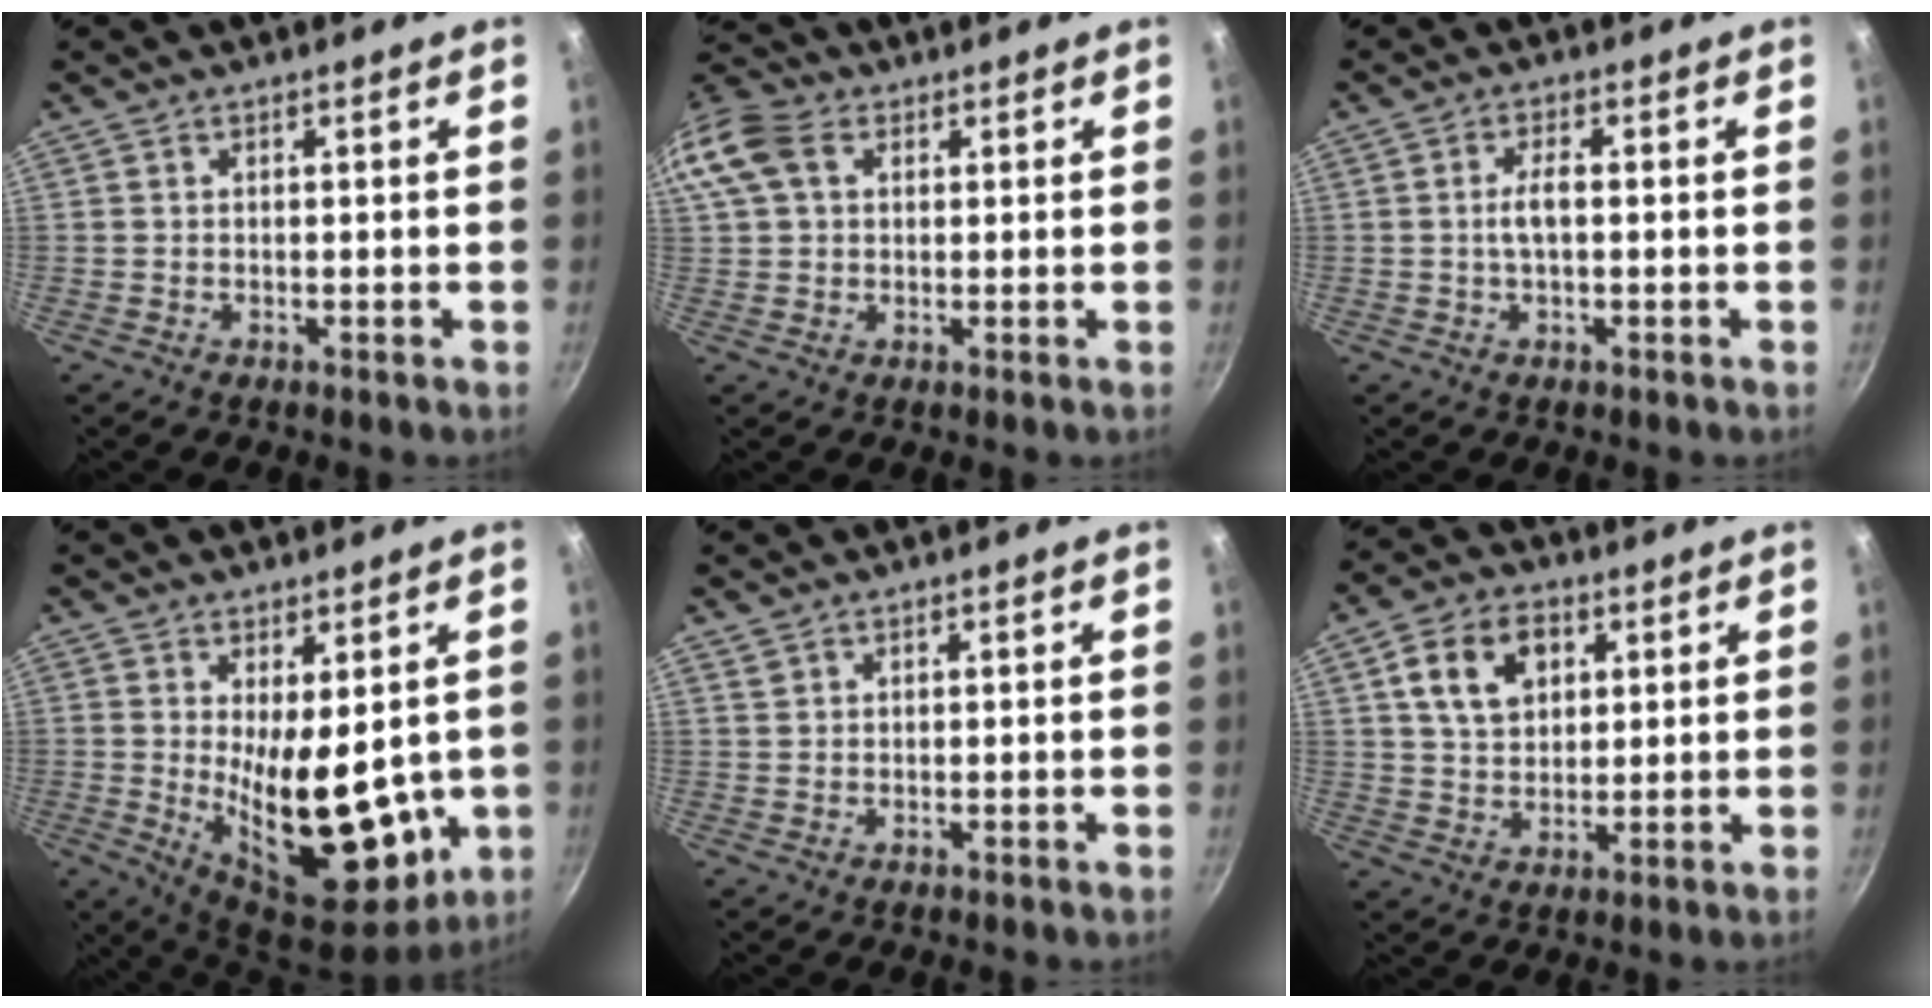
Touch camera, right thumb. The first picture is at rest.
{"total": 12.9, "force": [4.0, 9.5, 7.9], "torque": [-0.176, 0.027, 0.064]}
{"total": 3.4, "force": [-0.1, 1.2, 3.1], "torque": [-0.064, 0.010, -0.003]}
{"total": 17.8, "force": [-0.4, 8.6, 15.5], "torque": [-0.204, -0.040, 0.019]}
{"total": 0.6, "force": [0.4, 0.4, 0.2], "torque": [-0.002, 0.000, 0.008]}
{"total": 10.3, "force": [3.5, 7.3, 6.4], "torque": [-0.092, -0.002, 0.060]}